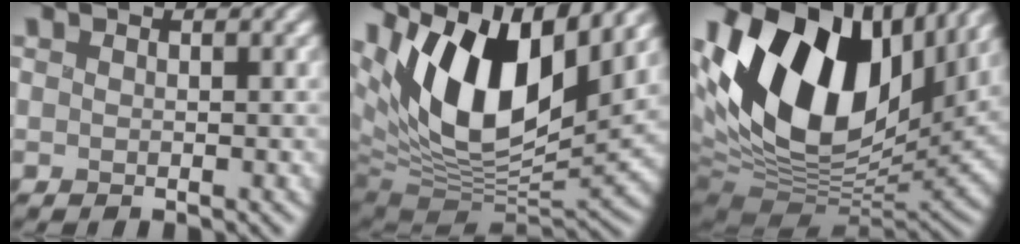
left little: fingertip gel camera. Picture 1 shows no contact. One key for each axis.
{"total": 14.6, "fx": 5.4, "fy": 7.3, "fz": 11.4, "tx": -0.195, "ty": 0.016, "tz": 0.091}
{"total": 17.5, "fx": 4.5, "fy": 11.1, "fz": 12.8, "tx": -0.245, "ty": 0.014, "tz": 0.072}